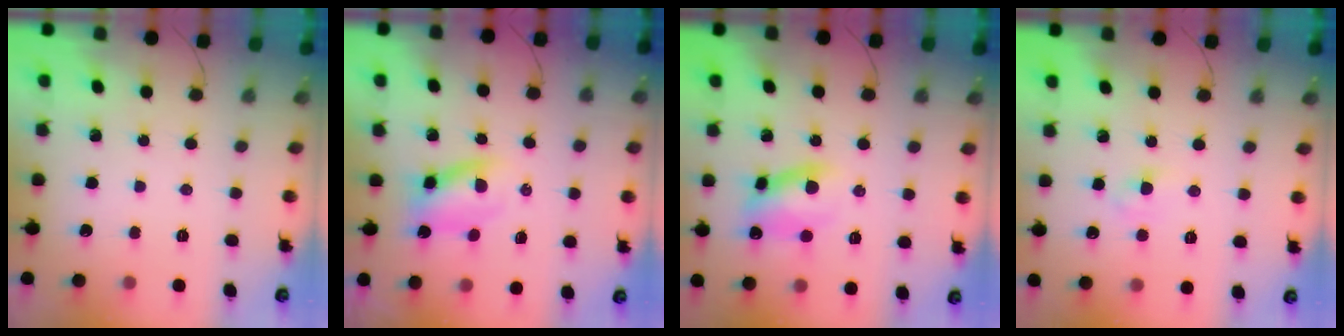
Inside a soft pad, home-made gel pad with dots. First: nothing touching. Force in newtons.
{"total": 2.8, "press": 2.7, "slide": 0.7}
{"total": 10.2, "press": 10.1, "slide": 1.2}
{"total": 3.0, "press": 2.9, "slide": 0.9}